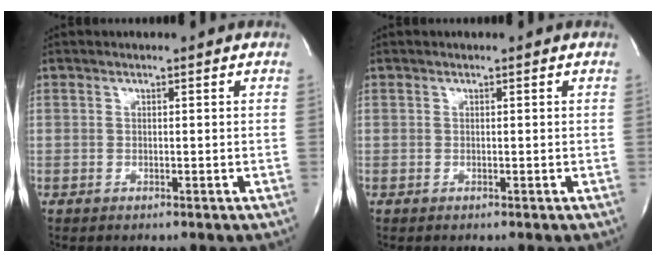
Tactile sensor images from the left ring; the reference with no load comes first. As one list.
[{"total": 0.0}]